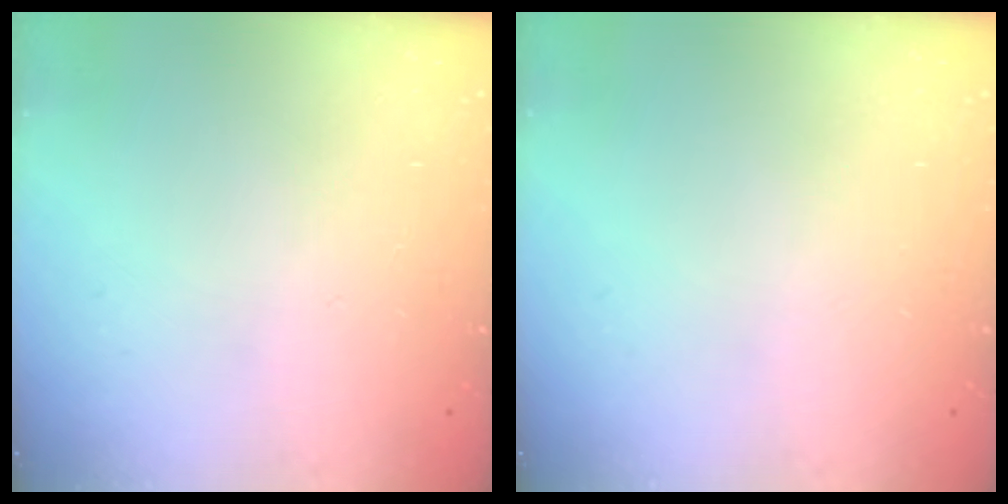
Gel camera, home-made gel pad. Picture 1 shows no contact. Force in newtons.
{"total": 0.0}